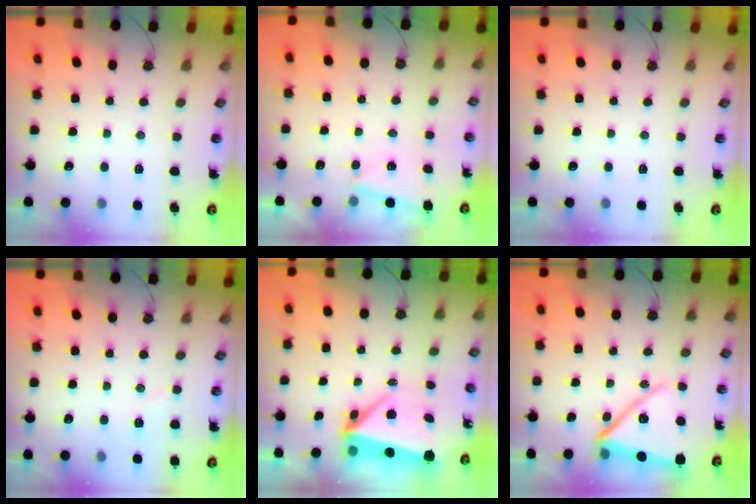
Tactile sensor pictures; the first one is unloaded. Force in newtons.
{"total": 2.8, "press": 1.5, "slide": 2.3}
{"total": 0.0}
{"total": 5.8, "press": 5.2, "slide": 2.5}
{"total": 8.9, "press": 6.7, "slide": 5.8}
{"total": 15.0, "press": 14.9, "slide": 1.7}